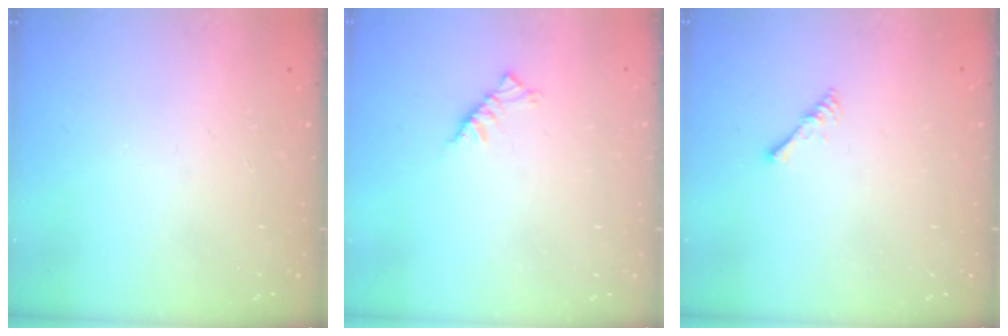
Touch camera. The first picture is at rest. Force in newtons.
{"total": 4.5, "press": 4.5, "slide": 0.7}
{"total": 1.7, "press": 1.6, "slide": 0.4}